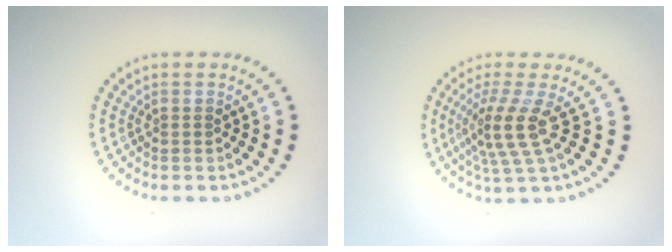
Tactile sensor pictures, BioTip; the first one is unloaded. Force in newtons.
{"total": 3.8, "press": 2.9, "slide": 2.6}